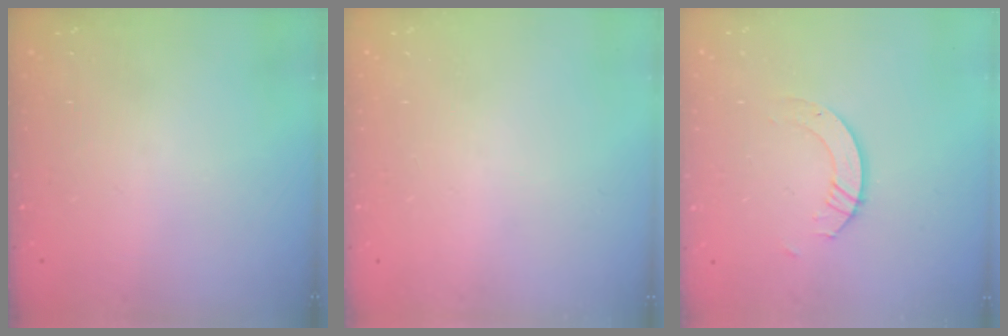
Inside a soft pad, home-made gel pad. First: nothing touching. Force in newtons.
{"total": 0.0}
{"total": 4.0, "press": 4.0, "slide": 0.3}